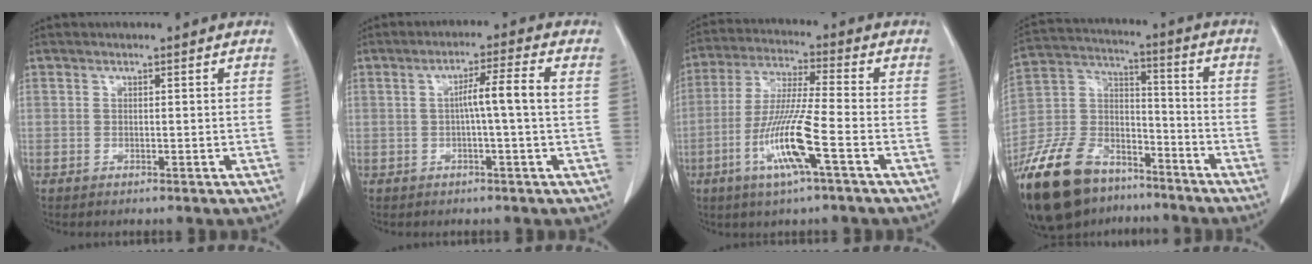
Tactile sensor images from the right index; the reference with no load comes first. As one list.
[{"total": 6.1, "force": [0.3, -0.3, 6.1], "torque": [-0.104, 0.014, 0.006]}, {"total": 12.4, "force": [-4.7, 0.3, 11.5], "torque": [-0.236, -0.013, -0.092]}, {"total": 24.0, "force": [-16.7, 12.3, 12.0], "torque": [-0.327, -0.002, -0.301]}]